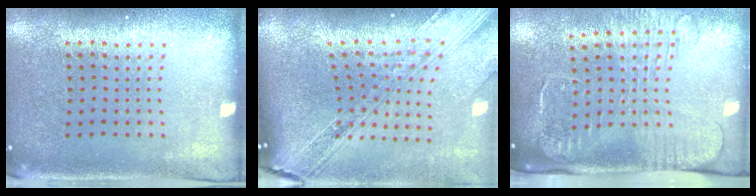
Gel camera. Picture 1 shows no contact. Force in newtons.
{"total": 4.1, "press": 2.9, "slide": 2.9}
{"total": 2.6, "press": 2.1, "slide": 1.7}